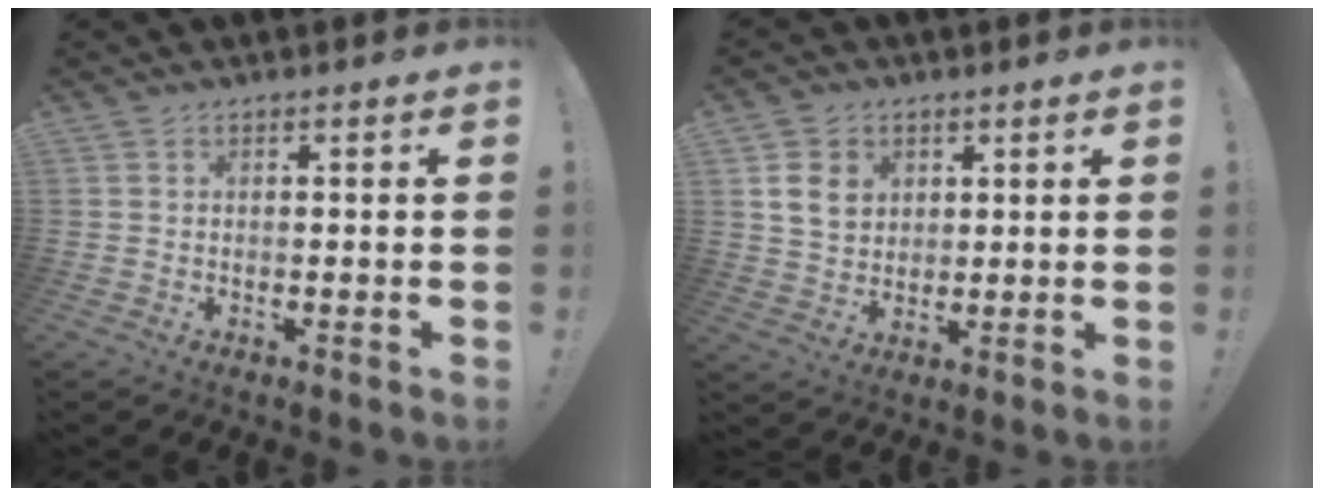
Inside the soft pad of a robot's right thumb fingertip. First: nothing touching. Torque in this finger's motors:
{"motor_torque": [-0.06, 1.61, 0.70, 0.93, 0.10]}